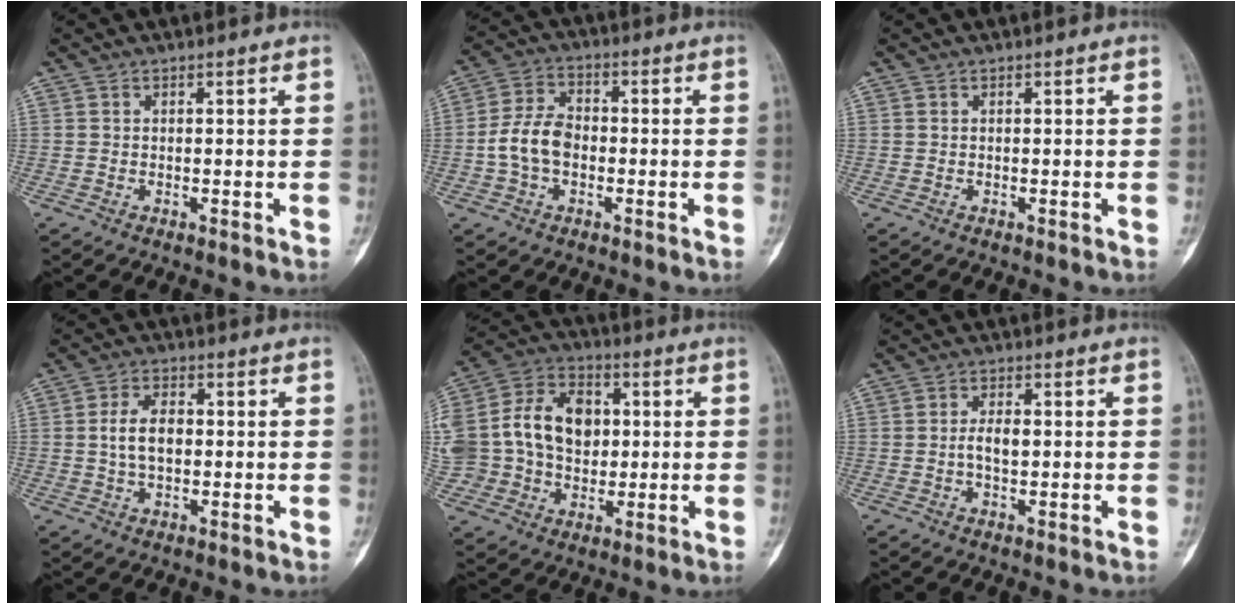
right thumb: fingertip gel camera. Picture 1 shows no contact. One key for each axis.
{"total": 8.0, "fx": -1.4, "fy": 5.5, "fz": 5.7, "tx": -0.100, "ty": 0.022, "tz": -0.034}
{"total": 0.0}
{"total": 6.1, "fx": 0.2, "fy": 3.7, "fz": 4.9, "tx": -0.087, "ty": 0.010, "tz": 0.002}
{"total": 23.4, "fx": 2.3, "fy": 18.1, "fz": 14.5, "tx": -0.299, "ty": 0.044, "tz": 0.055}
{"total": 3.1, "fx": -0.2, "fy": 1.5, "fz": 2.7, "tx": -0.047, "ty": 0.002, "tz": -0.007}